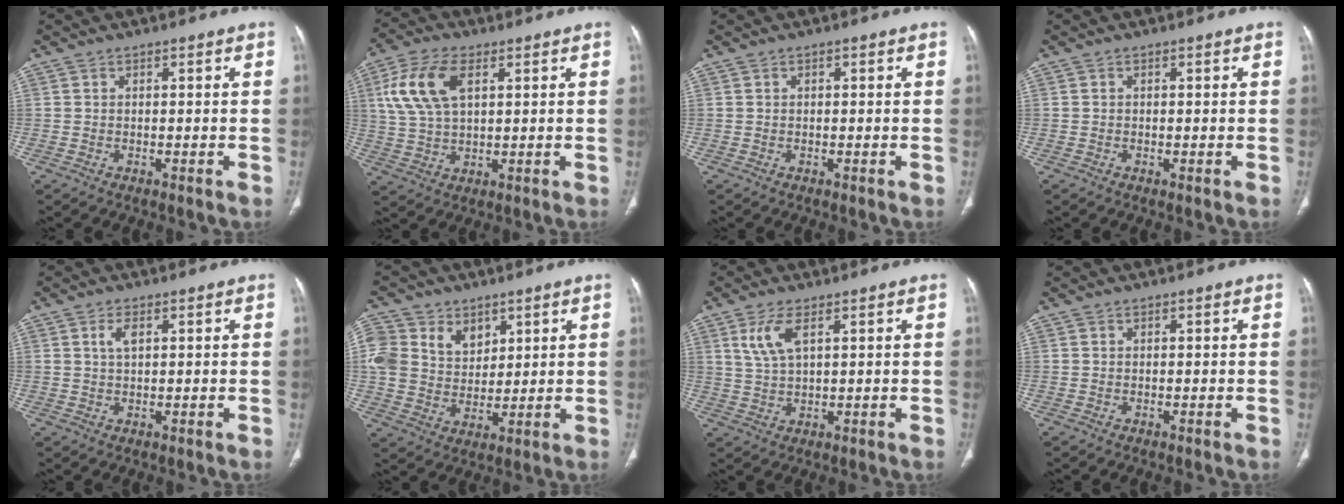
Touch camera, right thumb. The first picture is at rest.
{"total": 11.5, "force": [3.9, 6.1, 8.9], "torque": [-0.186, 0.003, 0.078]}
{"total": 0.0}
{"total": 0.0}
{"total": 2.7, "force": [1.0, 1.3, 2.1], "torque": [-0.041, 0.002, 0.023]}
{"total": 13.6, "force": [5.4, 11.1, 5.7], "torque": [-0.100, -0.004, 0.110]}
{"total": 5.5, "force": [2.5, 2.1, 4.4], "torque": [-0.102, -0.006, 0.059]}
{"total": 0.0}